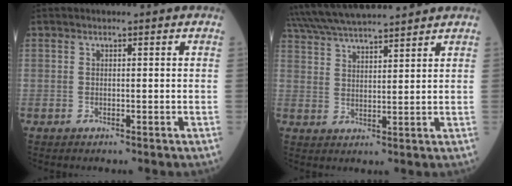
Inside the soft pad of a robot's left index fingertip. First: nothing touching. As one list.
[{"total": 12.8, "force": [11.7, 0.9, 5.0], "torque": [-0.103, 0.030, 0.199]}]